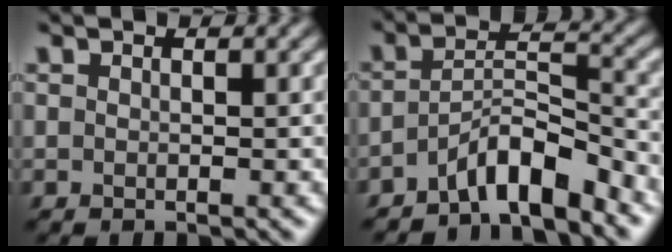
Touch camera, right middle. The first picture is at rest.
{"total": 5.4, "force": [-4.0, 1.4, 3.3], "torque": [-0.049, 0.009, -0.075]}